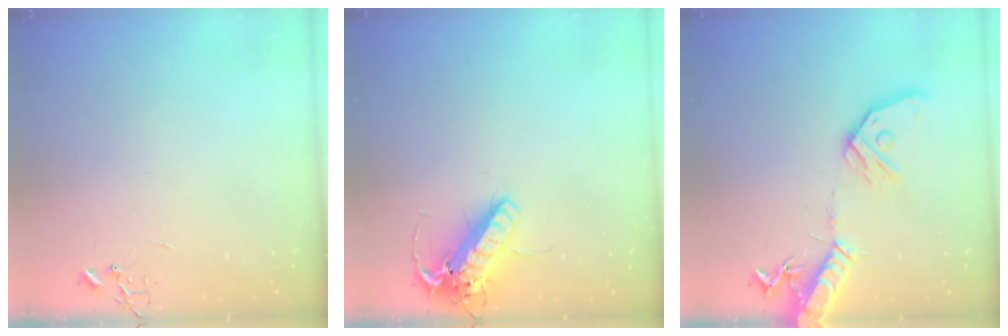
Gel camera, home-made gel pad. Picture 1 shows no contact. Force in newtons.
{"total": 15.6, "press": 15.3, "slide": 3.2}
{"total": 16.6, "press": 16.2, "slide": 3.2}